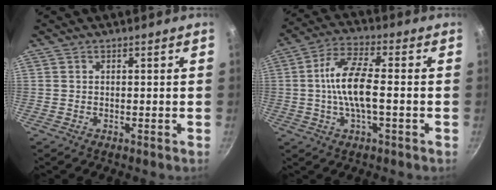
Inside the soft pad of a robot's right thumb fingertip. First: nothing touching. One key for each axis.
{"total": 10.5, "fx": -0.8, "fy": 3.7, "fz": 9.8, "tx": -0.189, "ty": 0.024, "tz": -0.026}